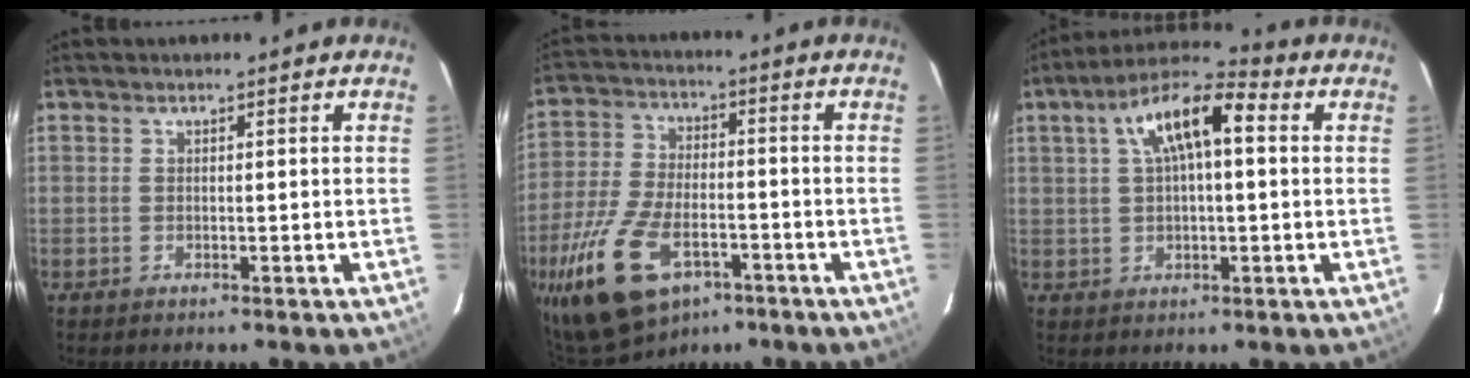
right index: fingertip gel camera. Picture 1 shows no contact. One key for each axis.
{"total": 18.2, "fx": -9.6, "fy": 9.7, "fz": 12.1, "tx": -0.274, "ty": -0.029, "tz": -0.170}
{"total": 11.9, "fx": 3.3, "fy": 4.5, "fz": 10.5, "tx": -0.188, "ty": 0.032, "tz": 0.051}